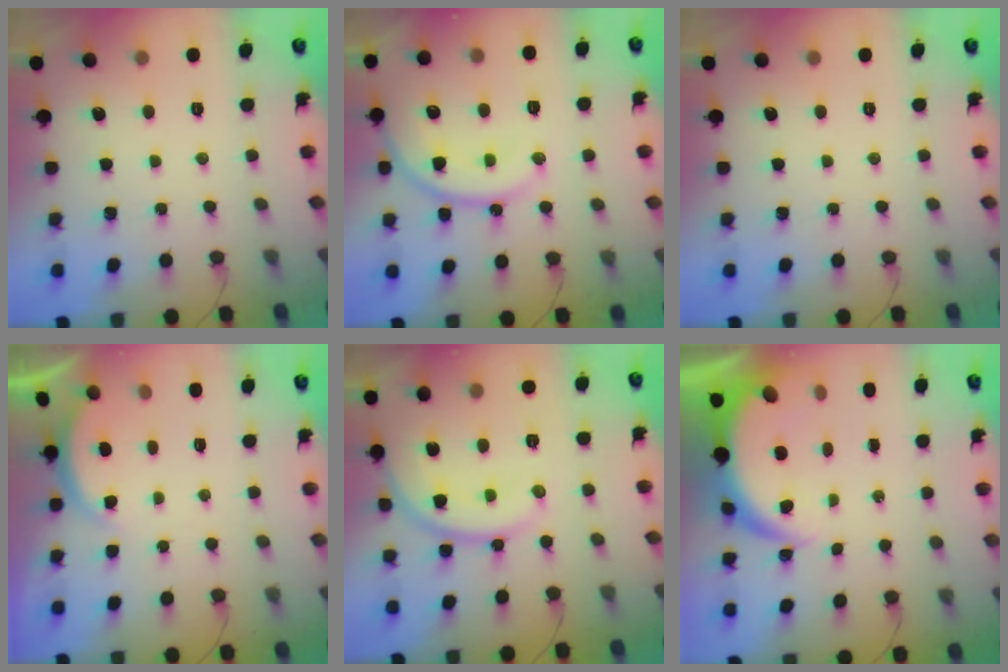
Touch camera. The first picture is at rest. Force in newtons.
{"total": 16.3, "press": 16.2, "slide": 1.7}
{"total": 0.0}
{"total": 2.5, "press": 2.4, "slide": 0.6}
{"total": 12.3, "press": 12.3, "slide": 0.5}
{"total": 5.9, "press": 5.9, "slide": 0.5}